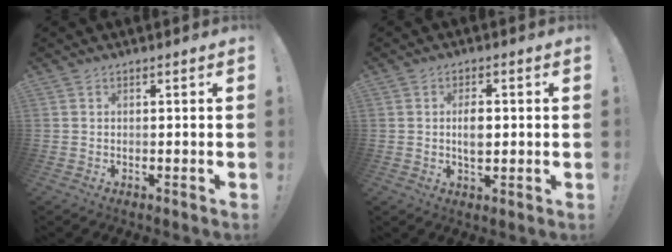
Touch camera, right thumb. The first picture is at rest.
{"total": 5.1, "force": [0.2, 3.0, 4.2], "torque": [-0.079, 0.001, -0.004]}